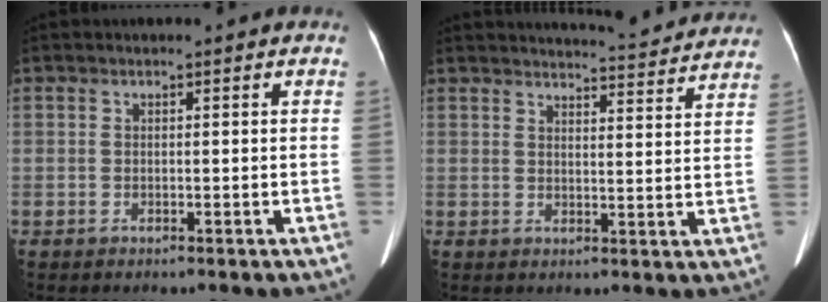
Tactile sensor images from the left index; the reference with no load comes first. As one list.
[{"total": 13.7, "force": [13.2, 0.6, 3.5], "torque": [-0.045, -0.019, 0.152]}]